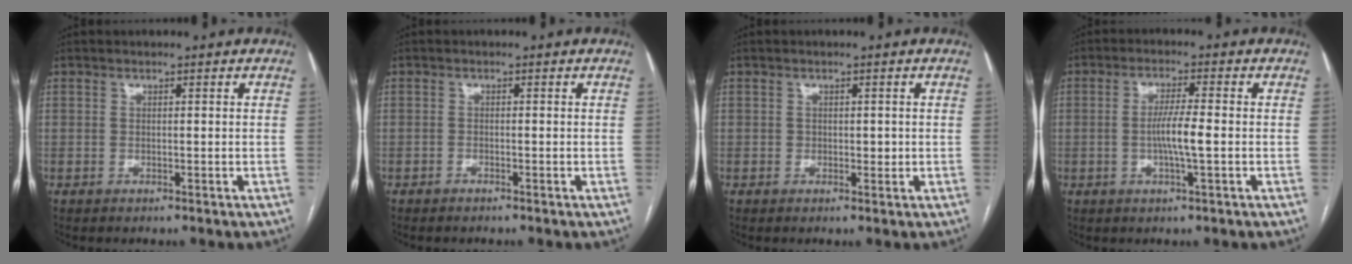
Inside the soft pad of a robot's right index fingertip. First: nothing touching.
{"total": 0.7, "force": [-0.7, 0.2, 0.3], "torque": [-0.009, 0.000, -0.010]}
{"total": 1.6, "force": [0.0, 1.2, 1.0], "torque": [-0.011, 0.001, 0.001]}
{"total": 5.0, "force": [-0.8, 0.0, 5.0], "torque": [-0.097, -0.002, -0.016]}